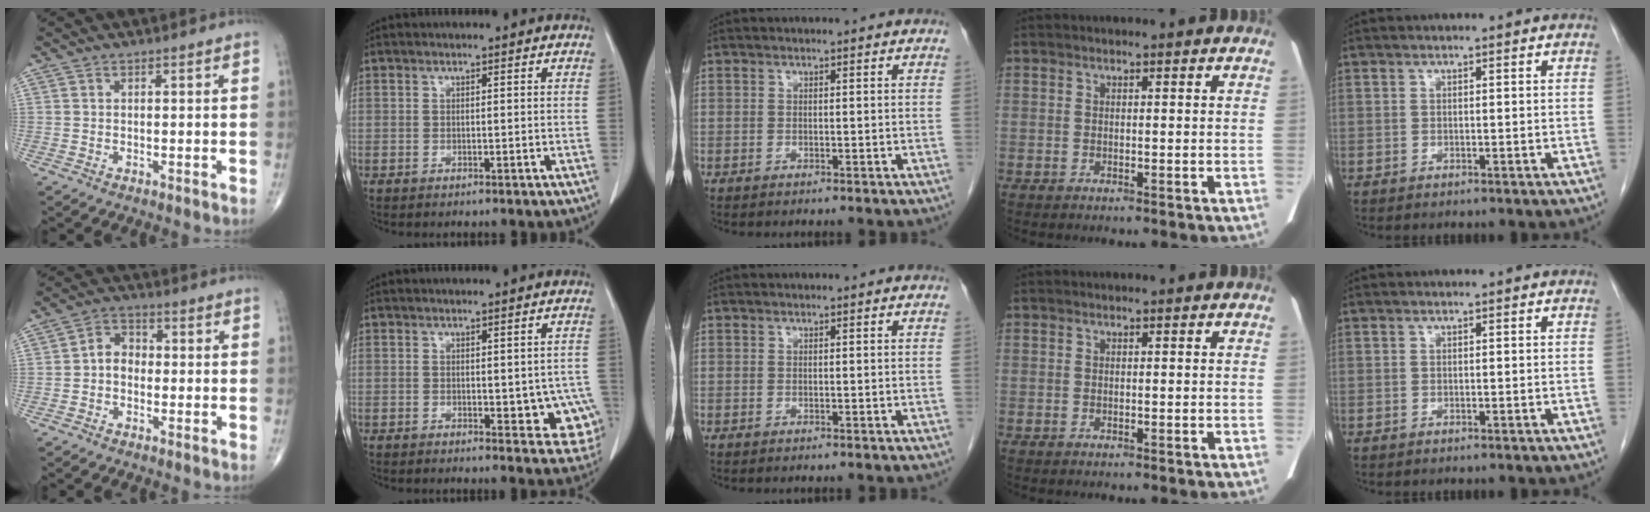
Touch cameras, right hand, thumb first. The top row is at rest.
{"thumb": {"total": 4.8, "force": [-0.7, 3.8, 2.8], "torque": [-0.029, 0.021, -0.025]}, "index": {"total": 7.1, "force": [-1.2, 3.5, 6.1], "torque": [-0.043, 0.000, -0.008]}}